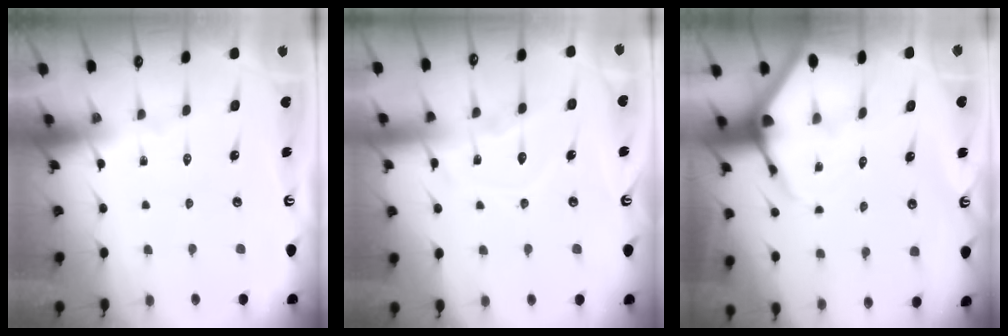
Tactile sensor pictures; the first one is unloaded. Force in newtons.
{"total": 8.8, "press": 8.8, "slide": 0.9}
{"total": 5.1, "press": 5.0, "slide": 0.7}